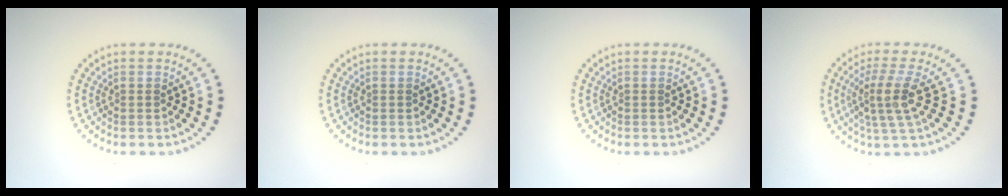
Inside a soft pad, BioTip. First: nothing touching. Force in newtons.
{"total": 0.0}
{"total": 0.0}
{"total": 3.7, "press": 2.7, "slide": 2.6}